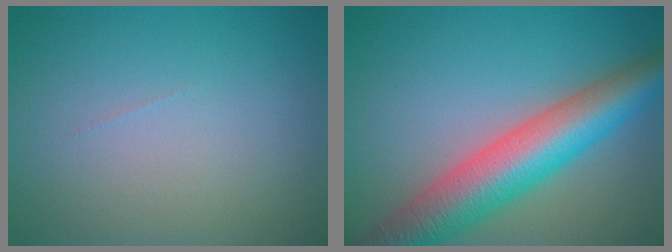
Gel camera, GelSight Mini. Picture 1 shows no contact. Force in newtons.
{"total": 9.5, "press": 9.5, "slide": 0.3}